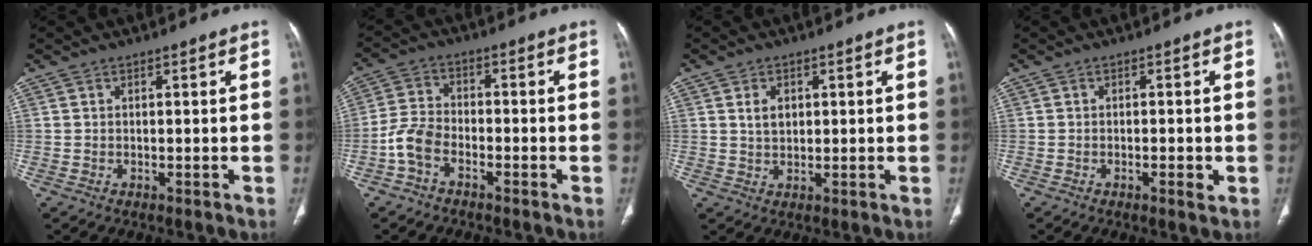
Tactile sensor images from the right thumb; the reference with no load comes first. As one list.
[{"total": 5.9, "force": [-3.0, 3.5, 3.6], "torque": [-0.073, 0.022, -0.068]}, {"total": 3.3, "force": [1.0, 2.3, 2.1], "torque": [-0.024, -0.006, 0.020]}, {"total": 2.0, "force": [-0.6, 0.7, 1.8], "torque": [-0.029, -0.001, -0.009]}]